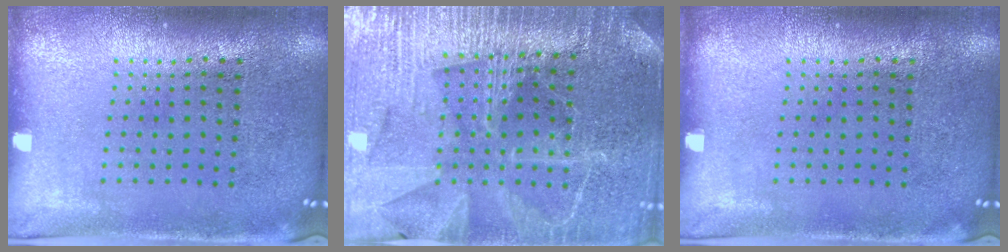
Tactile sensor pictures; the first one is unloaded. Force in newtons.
{"total": 4.1, "press": 3.9, "slide": 1.4}
{"total": 0.0}